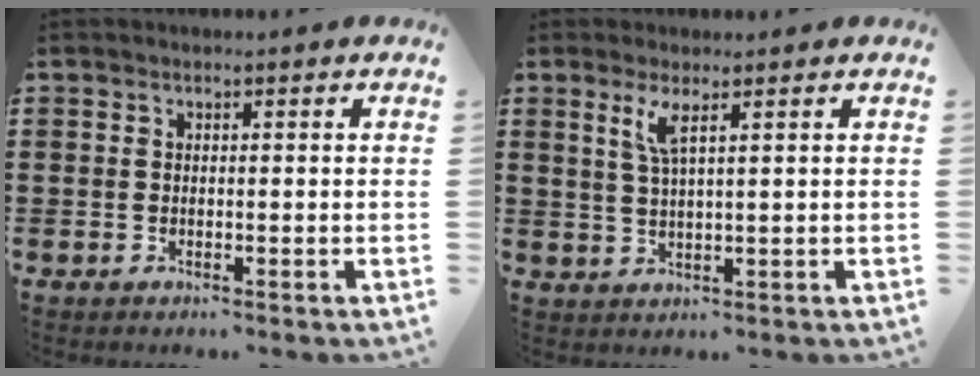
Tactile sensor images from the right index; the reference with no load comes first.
{"total": 3.4, "force": [1.8, 0.4, 2.8], "torque": [-0.062, 0.001, 0.030]}